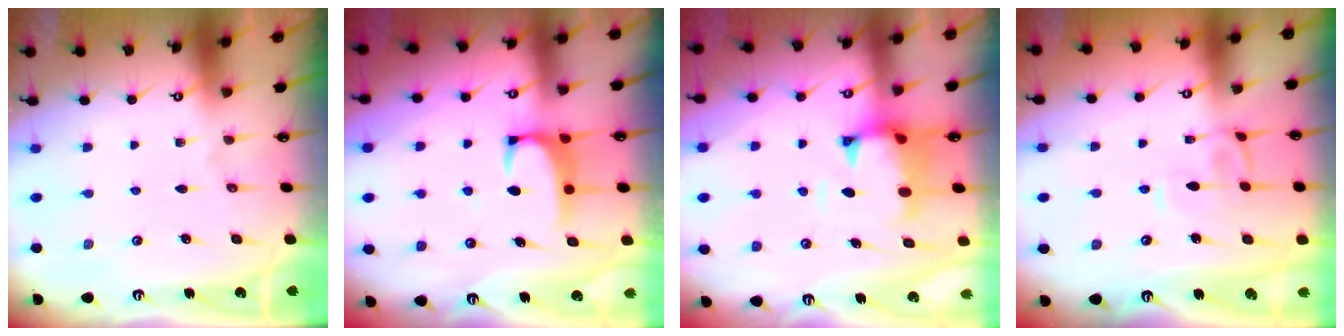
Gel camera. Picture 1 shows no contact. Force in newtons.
{"total": 1.9, "press": 1.8, "slide": 0.3}
{"total": 1.2, "press": 0.3, "slide": 1.1}
{"total": 2.4, "press": 2.4, "slide": 0.6}